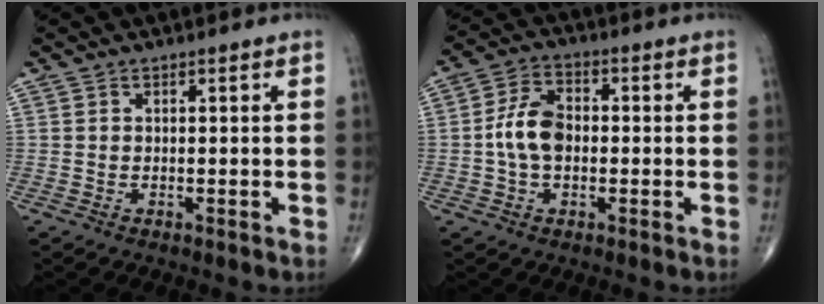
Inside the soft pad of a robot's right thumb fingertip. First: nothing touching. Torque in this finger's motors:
{"motor_torque": [0.42, 0.27, 0.86, -0.24, 0.08]}